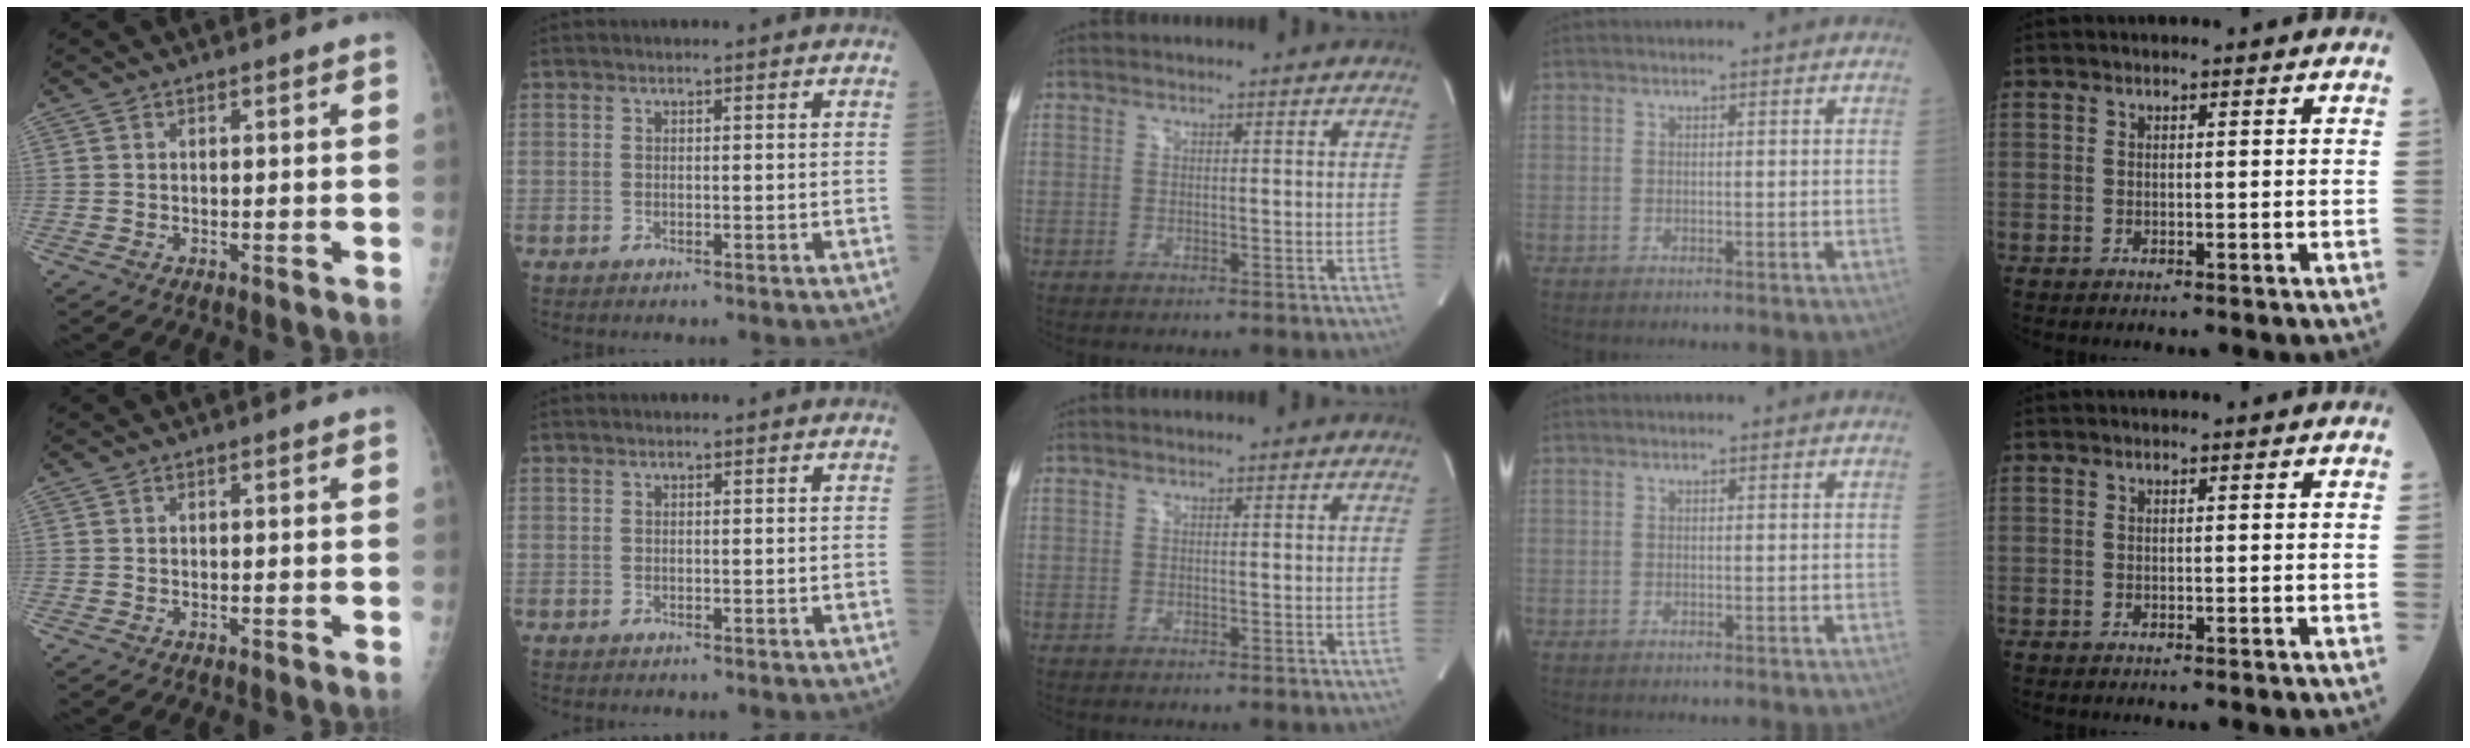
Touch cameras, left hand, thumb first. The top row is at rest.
{}